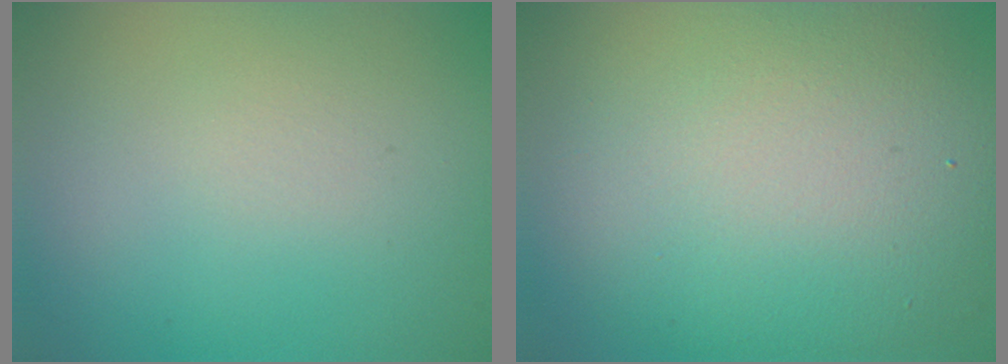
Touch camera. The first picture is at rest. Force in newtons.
{"total": 10.8, "press": 10.8, "slide": 1.0}